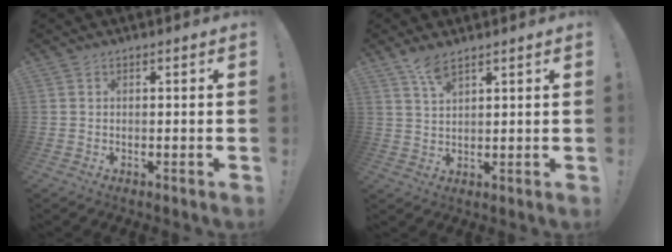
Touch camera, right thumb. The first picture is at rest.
{"total": 4.9, "force": [3.7, 1.2, 3.1], "torque": [-0.059, -0.020, 0.065]}